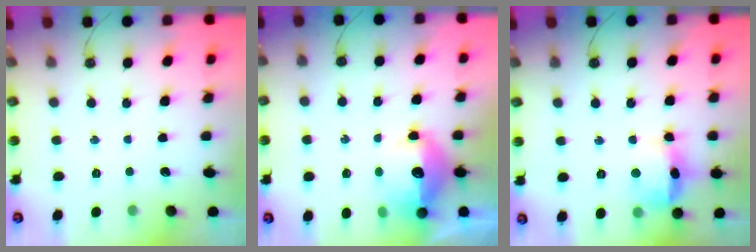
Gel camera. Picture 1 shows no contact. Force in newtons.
{"total": 13.7, "press": 13.7, "slide": 1.4}
{"total": 14.2, "press": 14.1, "slide": 1.6}